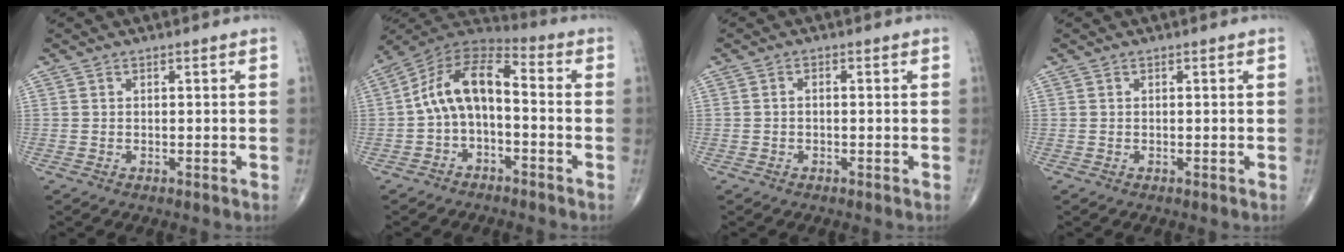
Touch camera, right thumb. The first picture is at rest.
{"total": 11.6, "force": [-1.4, 6.4, 9.6], "torque": [-0.165, 0.054, -0.038]}
{"total": 0.7, "force": [-0.2, 0.4, 0.6], "torque": [-0.008, 0.003, -0.007]}
{"total": 0.0}